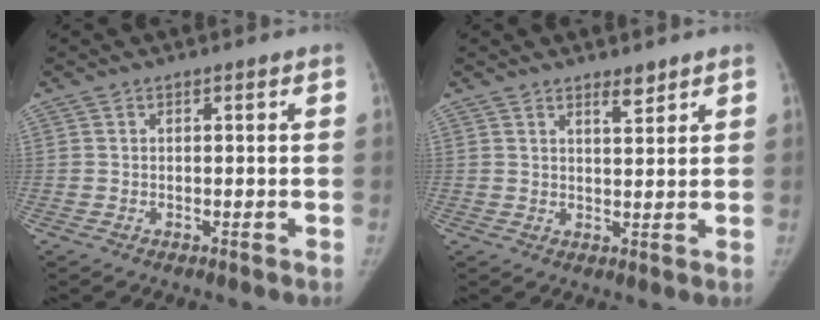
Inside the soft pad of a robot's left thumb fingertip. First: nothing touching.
{"total": 2.8, "force": [2.2, 0.8, 1.5], "torque": [-0.016, -0.020, 0.038]}